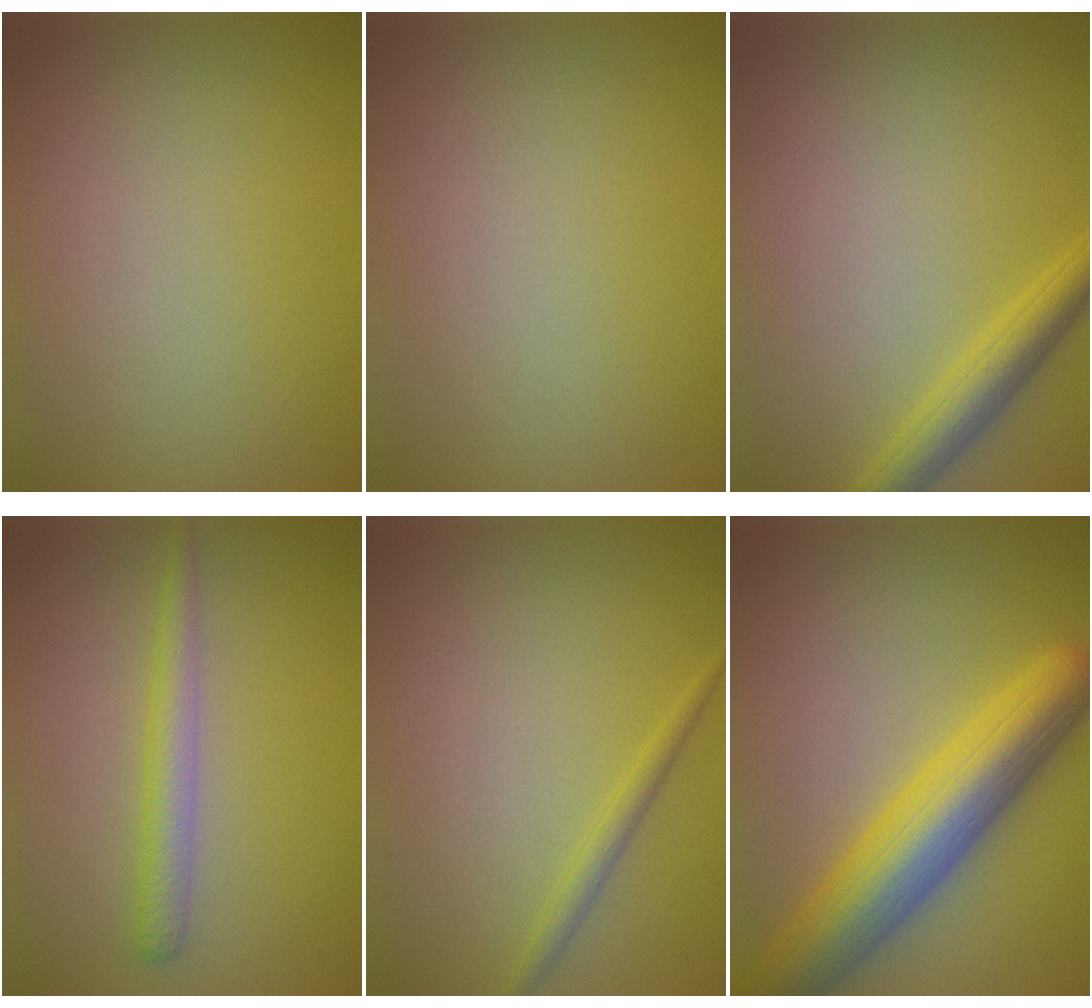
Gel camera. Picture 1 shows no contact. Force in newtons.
{"total": 0.0}
{"total": 3.4, "press": 3.4, "slide": 0.1}
{"total": 2.7, "press": 2.7, "slide": 0.1}
{"total": 1.5, "press": 1.5, "slide": 0.1}
{"total": 9.8, "press": 9.8, "slide": 0.4}